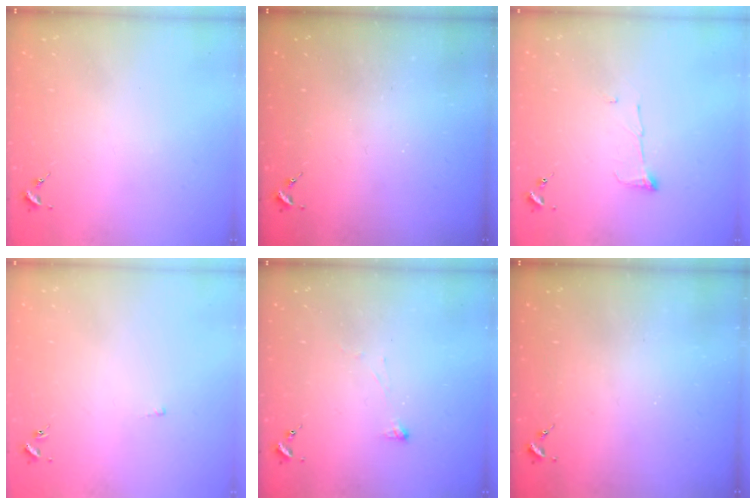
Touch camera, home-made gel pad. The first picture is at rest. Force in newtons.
{"total": 0.0}
{"total": 4.8, "press": 4.7, "slide": 0.7}
{"total": 2.0, "press": 1.9, "slide": 0.4}
{"total": 2.9, "press": 2.8, "slide": 0.4}
{"total": 0.0}